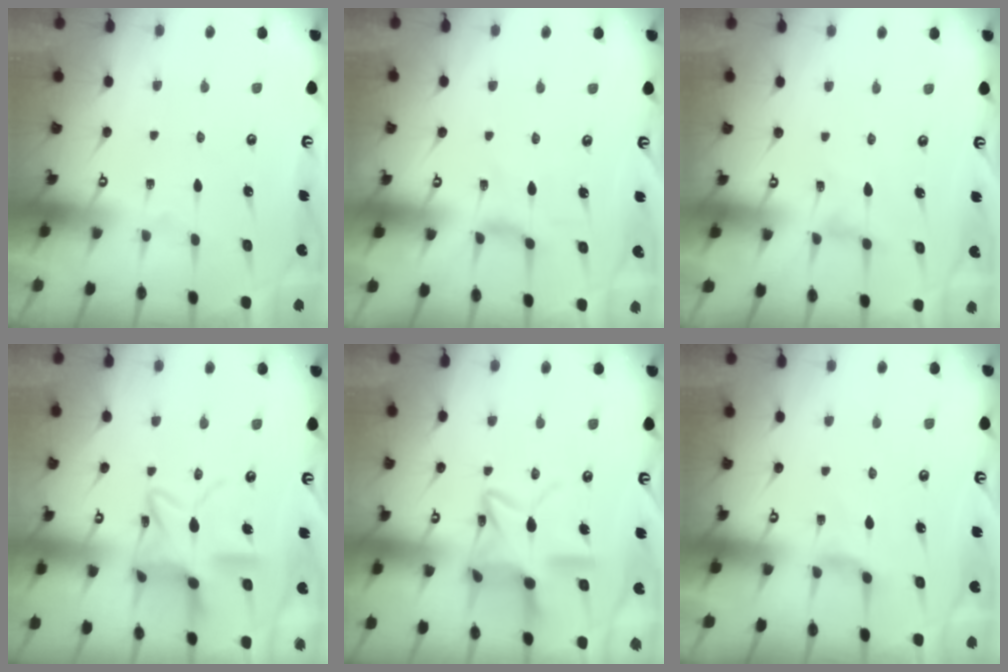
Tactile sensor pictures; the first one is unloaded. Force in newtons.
{"total": 2.6, "press": 2.6, "slide": 0.4}
{"total": 1.3, "press": 1.3, "slide": 0.2}
{"total": 14.9, "press": 14.8, "slide": 1.2}
{"total": 13.9, "press": 13.9, "slide": 1.2}
{"total": 3.1, "press": 3.0, "slide": 0.6}